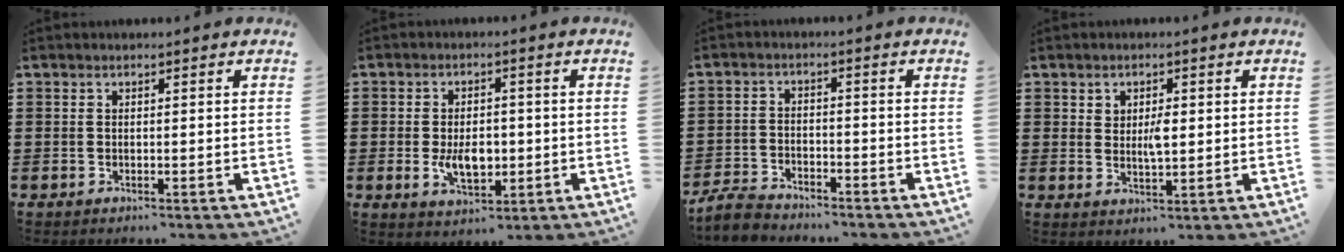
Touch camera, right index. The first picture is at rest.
{"total": 5.6, "force": [-0.9, 3.3, 4.5], "torque": [-0.071, -0.002, -0.019]}
{"total": 3.7, "force": [-3.6, 0.6, 0.7], "torque": [-0.031, 0.000, -0.078]}
{"total": 2.9, "force": [0.7, 1.4, 2.5], "torque": [-0.044, 0.000, 0.010]}